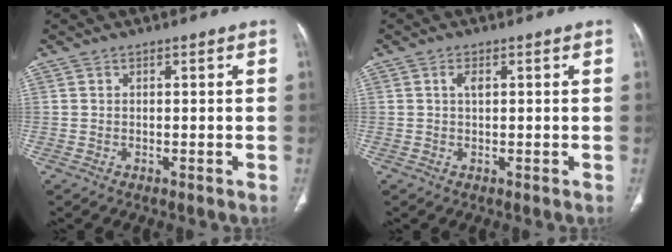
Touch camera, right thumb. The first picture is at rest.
{"total": 1.5, "force": [0.4, 0.7, 1.3], "torque": [-0.023, 0.002, 0.005]}